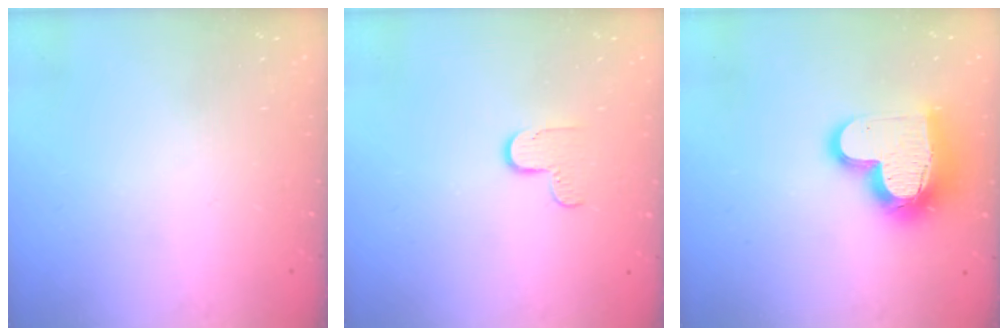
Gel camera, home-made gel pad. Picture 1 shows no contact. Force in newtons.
{"total": 5.2, "press": 5.2, "slide": 0.5}
{"total": 16.6, "press": 16.5, "slide": 1.5}